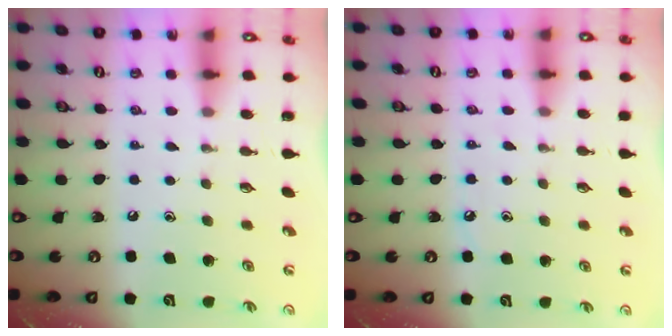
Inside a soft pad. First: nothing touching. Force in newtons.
{"total": 3.5, "press": 3.5, "slide": 0.5}